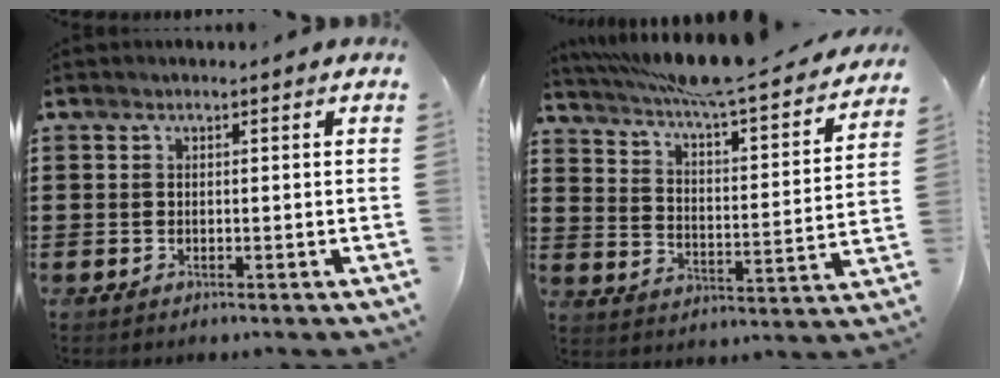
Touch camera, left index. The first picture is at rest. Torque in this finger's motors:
{"motor_torque": [1.57, -0.57, 1.04, 0.21]}